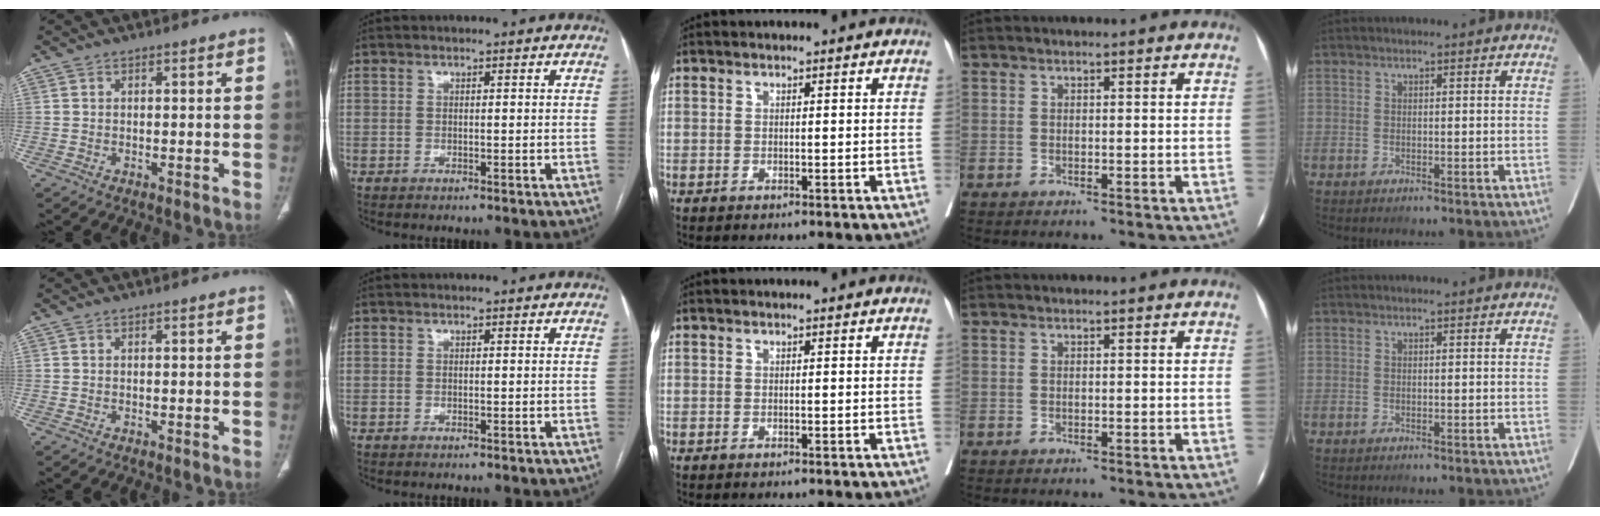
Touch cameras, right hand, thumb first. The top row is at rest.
{}